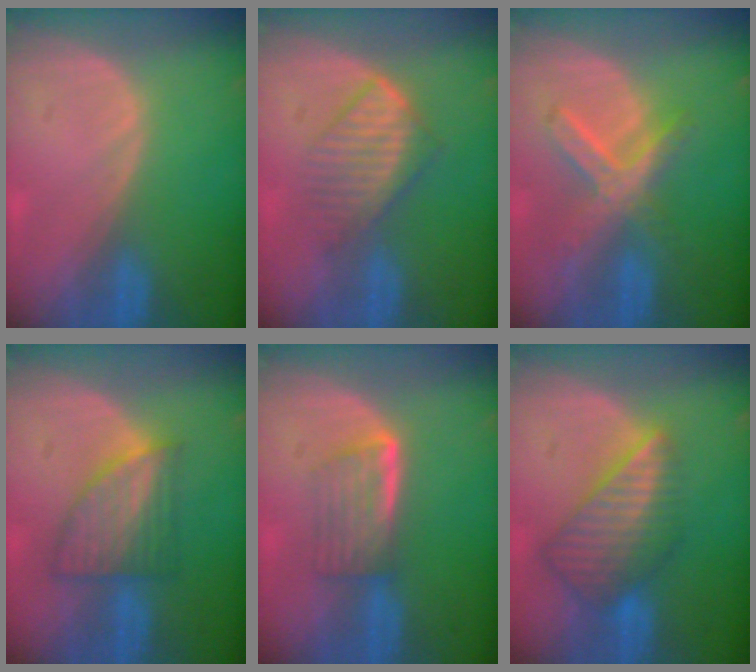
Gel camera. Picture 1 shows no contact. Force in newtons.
{"total": 5.9, "press": 5.6, "slide": 1.7}
{"total": 7.2, "press": 6.4, "slide": 3.5}
{"total": 6.9, "press": 6.5, "slide": 2.5}
{"total": 5.8, "press": 4.9, "slide": 3.0}
{"total": 8.7, "press": 7.6, "slide": 4.3}